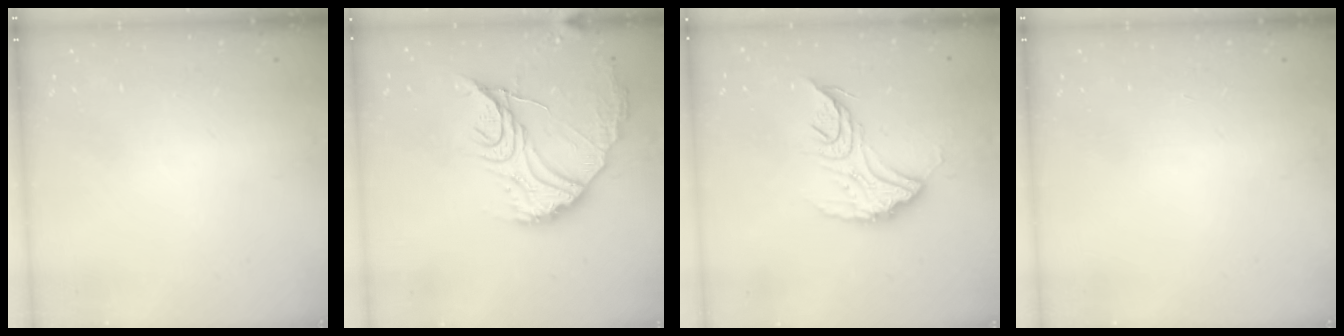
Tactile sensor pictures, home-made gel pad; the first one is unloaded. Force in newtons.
{"total": 16.8, "press": 16.7, "slide": 1.3}
{"total": 14.3, "press": 14.2, "slide": 1.1}
{"total": 0.0}